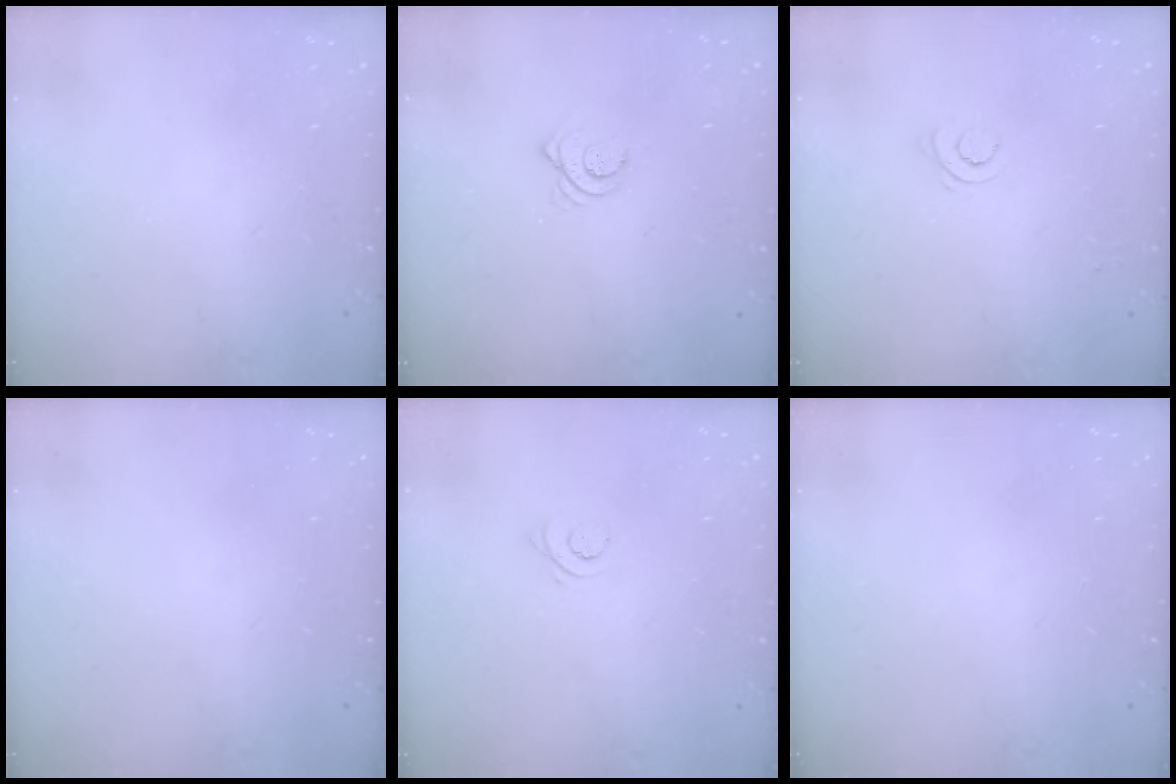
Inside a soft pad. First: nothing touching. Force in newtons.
{"total": 3.6, "press": 3.6, "slide": 0.2}
{"total": 4.2, "press": 4.1, "slide": 0.8}
{"total": 0.0}
{"total": 2.9, "press": 2.9, "slide": 0.3}
{"total": 0.0}